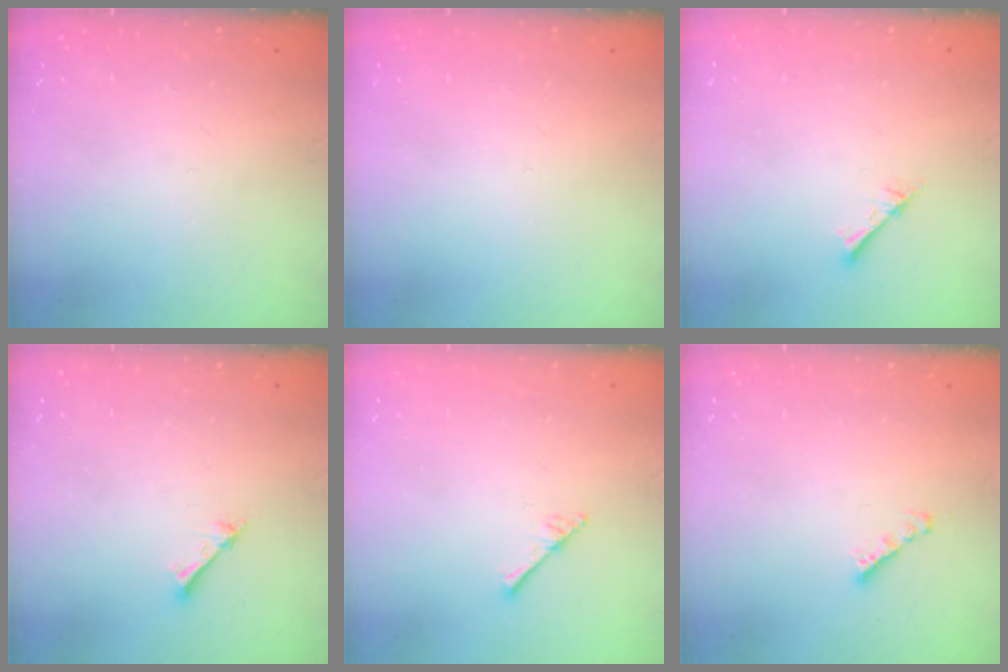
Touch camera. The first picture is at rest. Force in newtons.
{"total": 0.0}
{"total": 2.3, "press": 2.3, "slide": 0.3}
{"total": 1.5, "press": 1.5, "slide": 0.2}
{"total": 2.3, "press": 2.3, "slide": 0.2}
{"total": 2.3, "press": 2.3, "slide": 0.2}